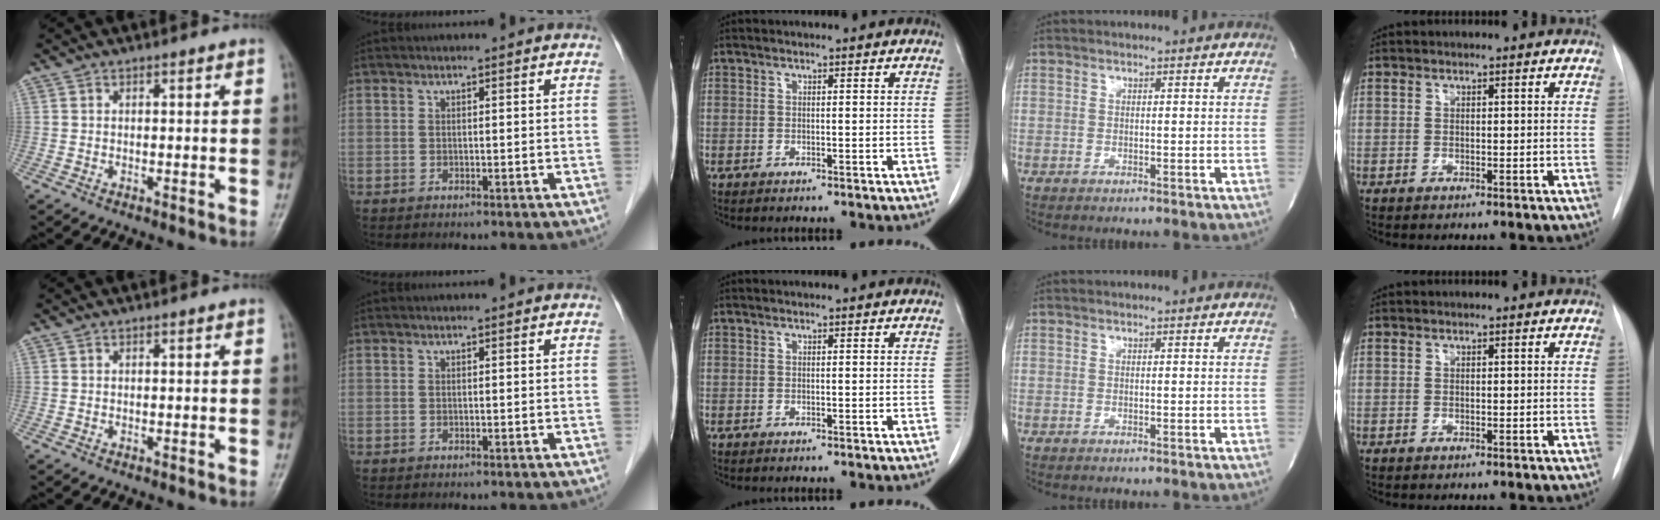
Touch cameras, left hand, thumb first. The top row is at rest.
{}